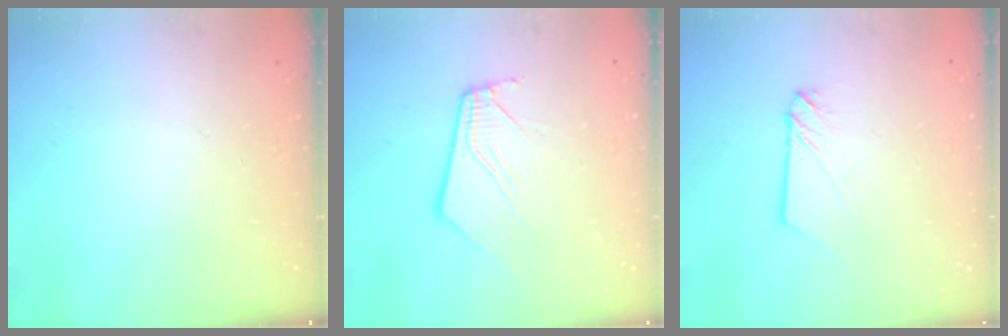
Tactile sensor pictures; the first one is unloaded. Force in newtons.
{"total": 10.2, "press": 10.1, "slide": 1.2}
{"total": 3.0, "press": 3.0, "slide": 0.2}